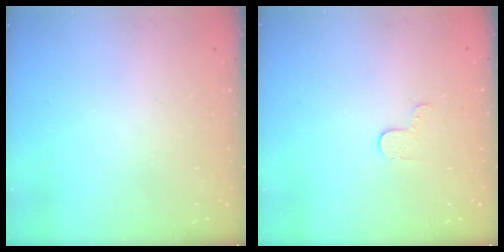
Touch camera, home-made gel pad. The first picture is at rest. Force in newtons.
{"total": 2.9, "press": 2.9, "slide": 0.3}